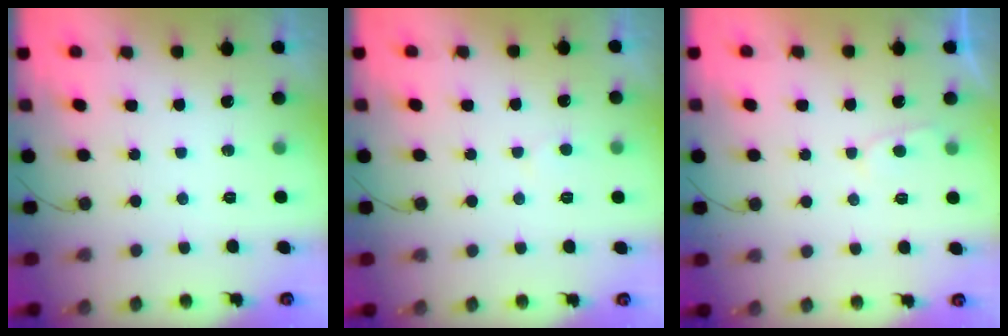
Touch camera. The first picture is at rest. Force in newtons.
{"total": 3.4, "press": 3.4, "slide": 0.3}
{"total": 2.9, "press": 2.9, "slide": 0.4}